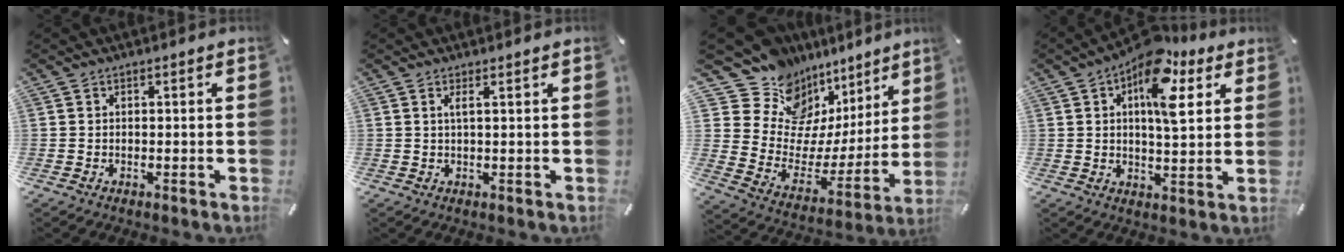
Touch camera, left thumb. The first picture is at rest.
{"total": 1.9, "force": [0.7, 0.0, 1.8], "torque": [-0.037, -0.002, 0.011]}
{"total": 14.7, "force": [11.0, 9.2, 3.2], "torque": [-0.058, -0.121, 0.193]}
{"total": 13.8, "force": [6.9, 6.3, 10.2], "torque": [-0.153, -0.030, 0.114]}